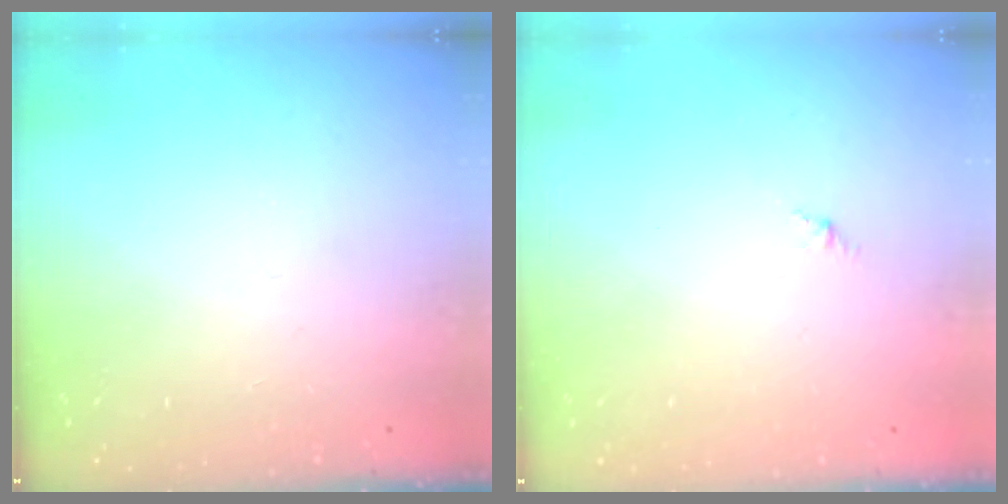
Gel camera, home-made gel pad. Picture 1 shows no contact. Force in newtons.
{"total": 0.0}